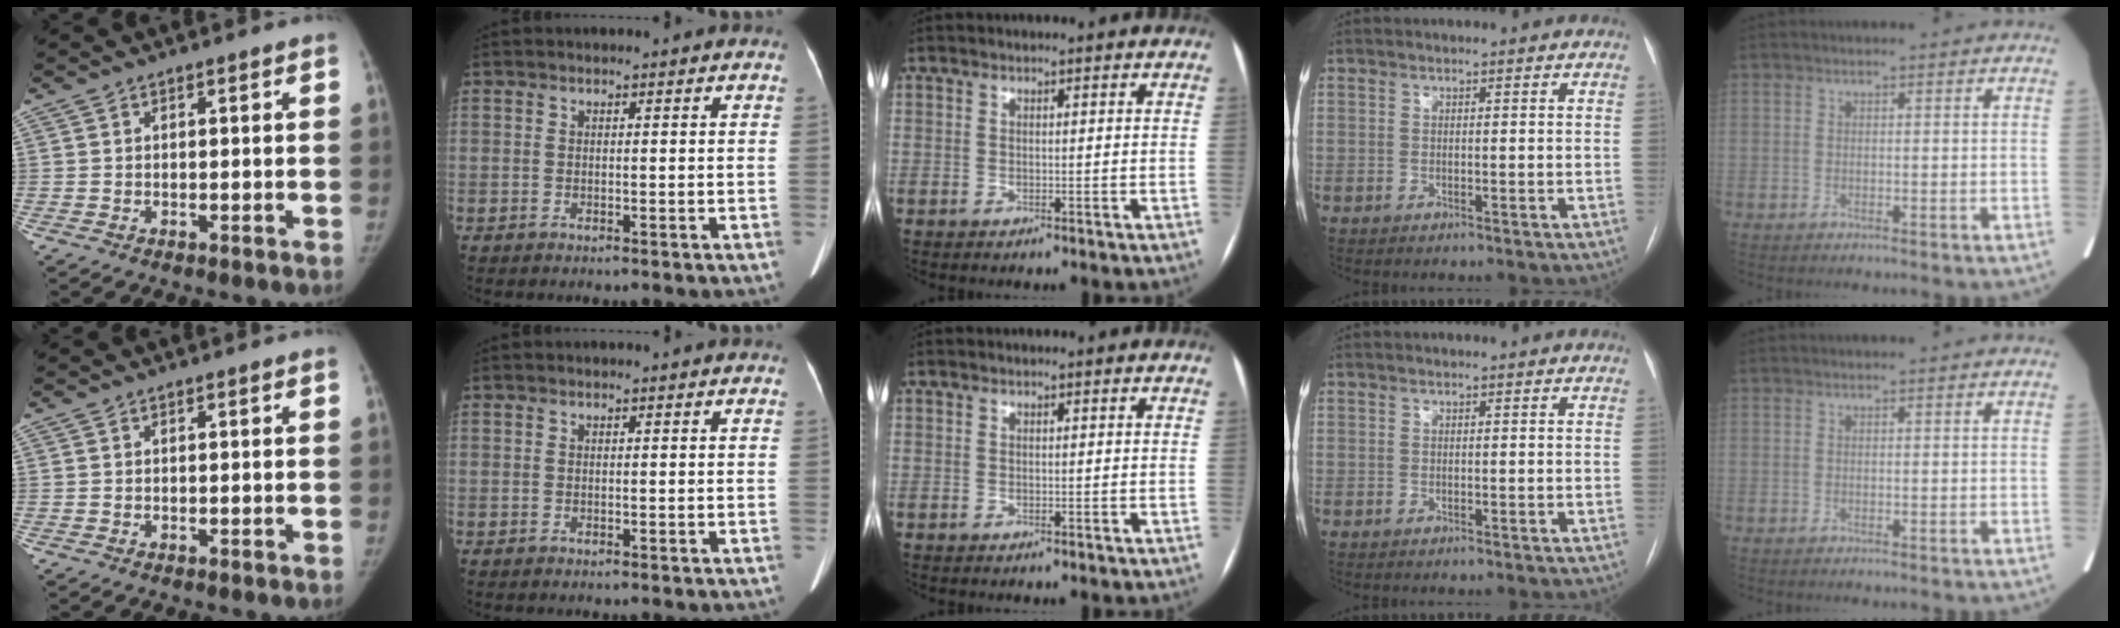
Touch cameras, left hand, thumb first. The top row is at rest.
{}